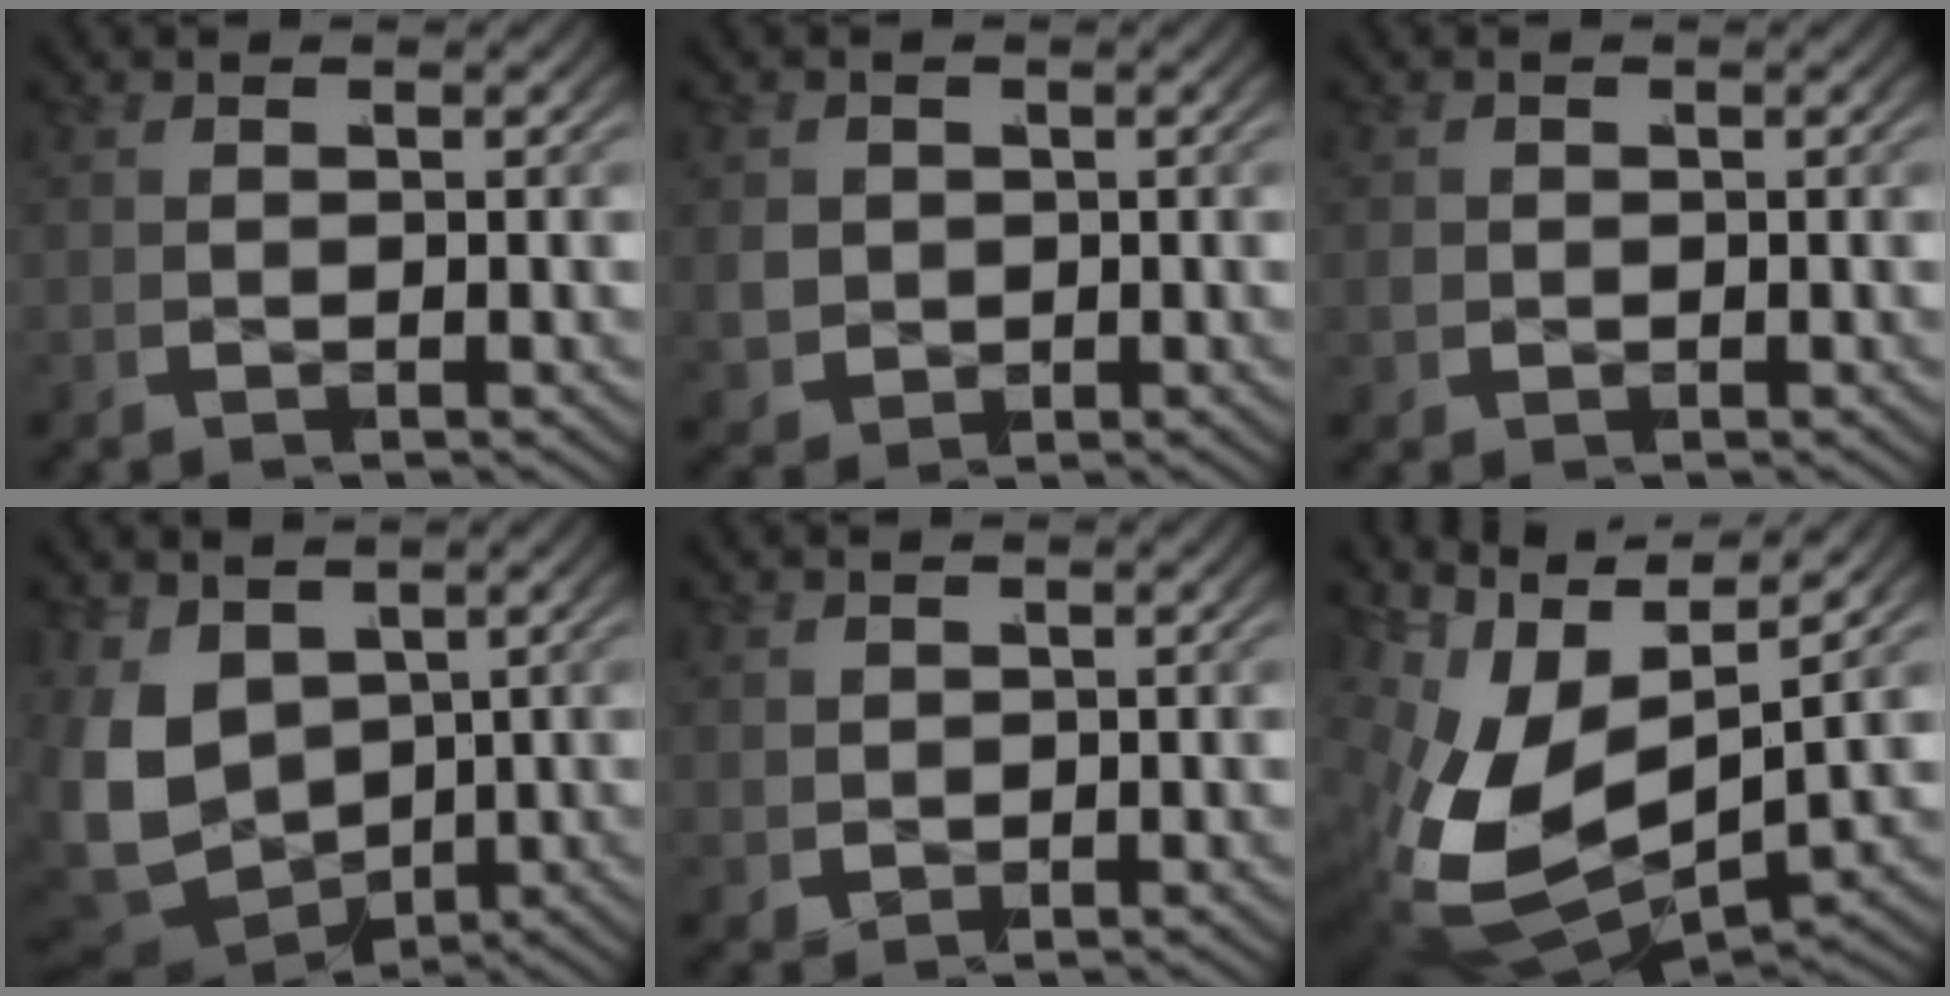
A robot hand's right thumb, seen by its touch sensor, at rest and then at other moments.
{"total": 3.3, "force": [-0.1, 3.1, 1.3], "torque": [-0.044, -0.025, 0.013]}
{"total": 1.3, "force": [0.0, 1.3, 0.3], "torque": [-0.010, -0.005, 0.005]}
{"total": 9.7, "force": [-1.5, 7.8, 5.6], "torque": [-0.179, -0.058, 0.000]}
{"total": 1.0, "force": [0.6, 0.8, 0.1], "torque": [-0.002, -0.004, 0.020]}
{"total": 13.5, "force": [-0.6, 8.9, 10.2], "torque": [-0.230, -0.050, 0.004]}